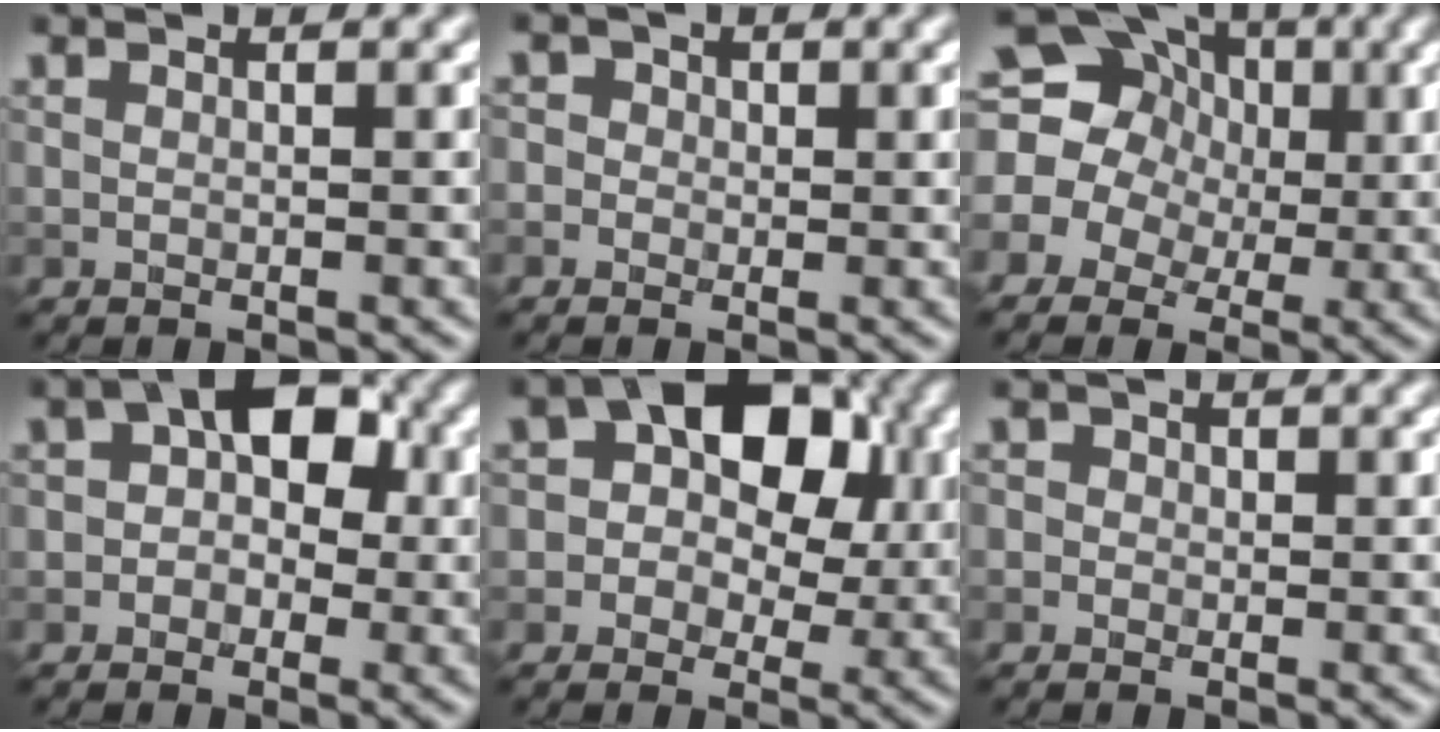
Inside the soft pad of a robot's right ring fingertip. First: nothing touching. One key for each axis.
{"total": 2.8, "fx": 0.6, "fy": 2.6, "fz": 1.0, "tx": 0.007, "ty": 0.028, "tz": -0.019}
{"total": 15.1, "fx": 3.6, "fy": 12.9, "fz": 6.9, "tx": -0.149, "ty": 0.037, "tz": 0.027}
{"total": 5.7, "fx": 0.7, "fy": 4.2, "fz": 3.7, "tx": -0.017, "ty": 0.022, "tz": -0.015}
{"total": 11.1, "fx": 3.1, "fy": 8.0, "fz": 7.0, "tx": -0.061, "ty": 0.047, "tz": 0.016}
{"total": 2.1, "fx": 0.6, "fy": 1.9, "fz": 0.9, "tx": 0.008, "ty": 0.017, "tz": -0.020}